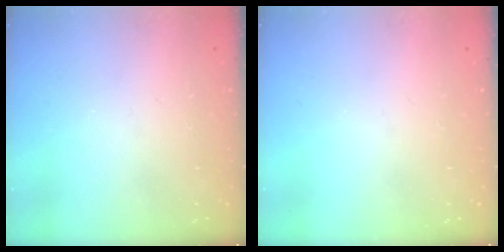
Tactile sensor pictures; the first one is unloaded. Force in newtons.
{"total": 0.0}